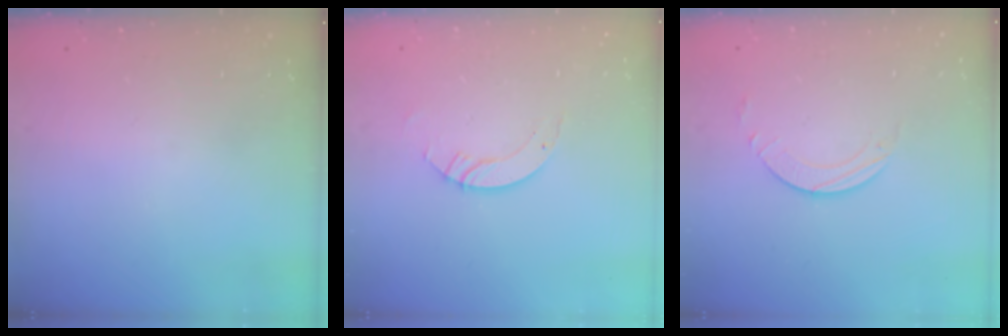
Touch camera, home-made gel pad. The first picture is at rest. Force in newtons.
{"total": 3.9, "press": 3.8, "slide": 0.3}
{"total": 2.2, "press": 2.2, "slide": 0.2}